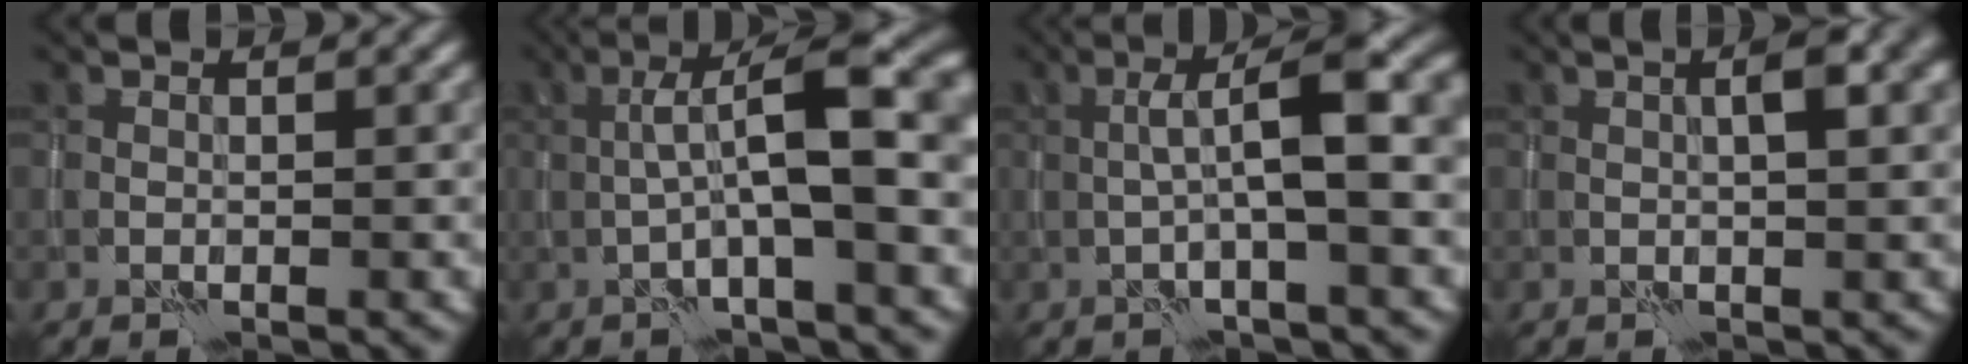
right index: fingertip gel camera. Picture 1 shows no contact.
{"total": 9.3, "force": [0.7, 2.4, 9.0], "torque": [-0.141, 0.025, 0.005]}
{"total": 7.3, "force": [0.7, 1.6, 7.1], "torque": [-0.110, 0.019, 0.006]}
{"total": 3.9, "force": [0.8, 1.0, 3.7], "torque": [-0.046, 0.013, 0.008]}